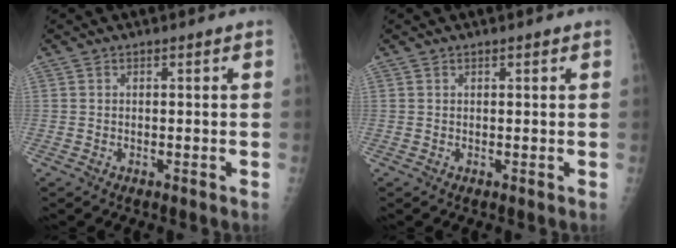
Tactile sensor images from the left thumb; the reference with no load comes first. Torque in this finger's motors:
{"motor_torque": [-0.42, 0.18, -0.33, -0.09, 0.04]}